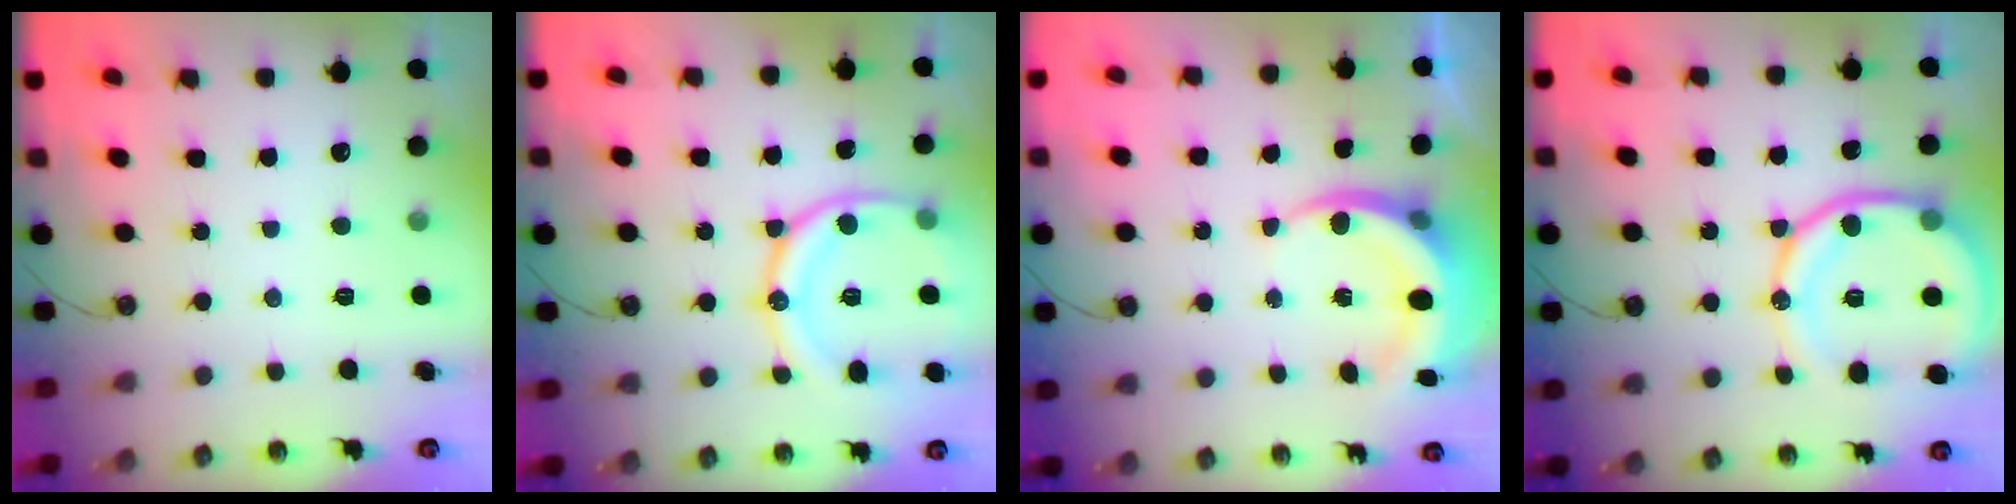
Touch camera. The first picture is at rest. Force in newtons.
{"total": 17.7, "press": 17.6, "slide": 1.5}
{"total": 7.2, "press": 7.1, "slide": 1.3}
{"total": 16.8, "press": 16.7, "slide": 2.0}